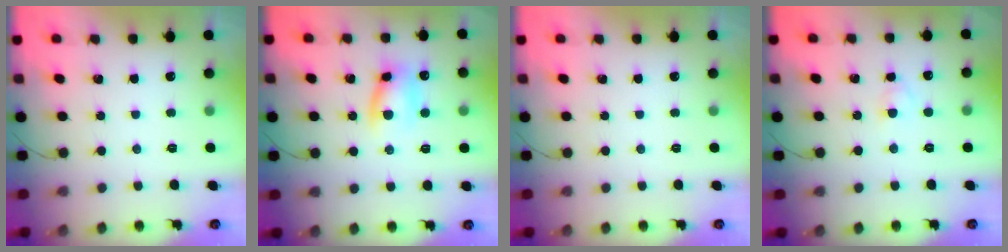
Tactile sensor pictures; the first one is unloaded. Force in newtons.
{"total": 8.9, "press": 8.8, "slide": 1.0}
{"total": 0.0}
{"total": 2.6, "press": 2.4, "slide": 1.1}